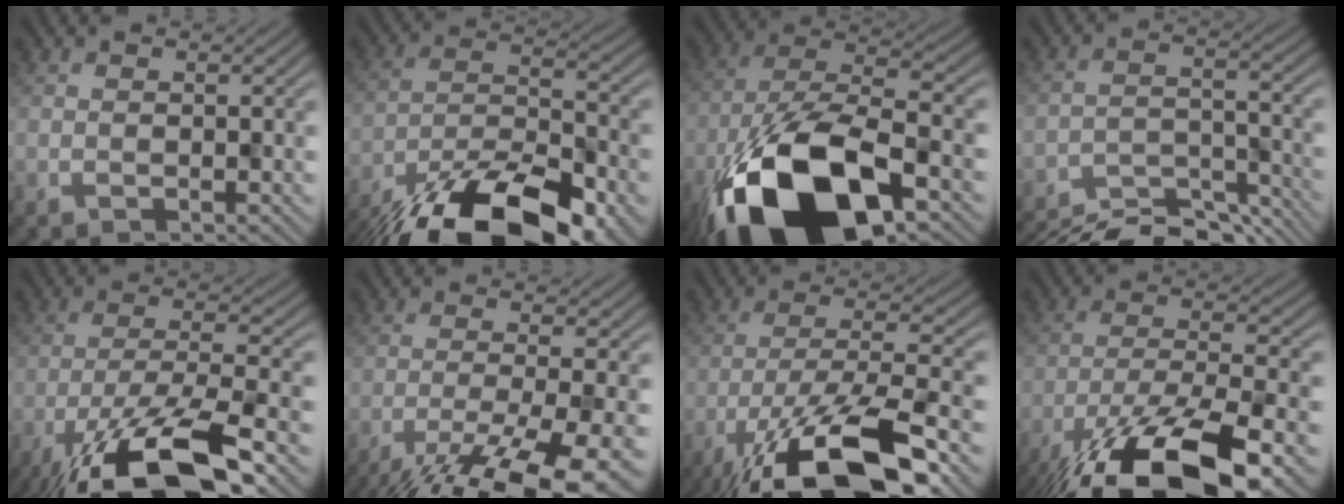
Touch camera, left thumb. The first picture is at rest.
{"total": 17.6, "force": [-13.5, 5.5, 9.9], "torque": [-0.188, -0.042, -0.208]}
{"total": 18.8, "force": [-9.6, 8.6, 13.7], "torque": [-0.266, -0.041, -0.161]}
{"total": 11.3, "force": [-10.5, 2.1, 3.4], "torque": [-0.053, -0.001, -0.155]}
{"total": 15.4, "force": [-9.8, 4.0, 11.2], "torque": [-0.214, -0.014, -0.166]}
{"total": 14.4, "force": [-10.2, 3.0, 9.8], "torque": [-0.167, -0.035, -0.142]}
{"total": 17.0, "force": [-10.2, 5.1, 12.6], "torque": [-0.221, -0.018, -0.177]}
{"total": 17.1, "force": [-11.7, 4.9, 11.5], "torque": [-0.219, -0.035, -0.191]}